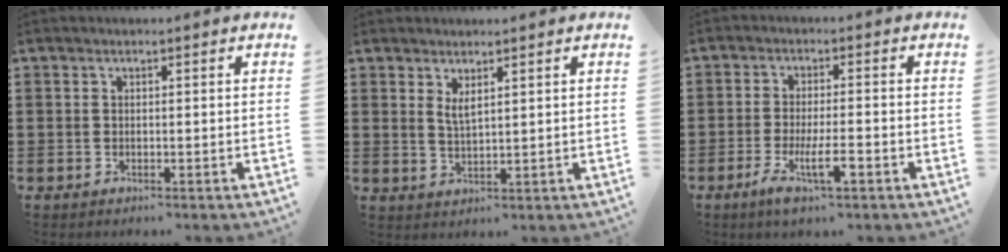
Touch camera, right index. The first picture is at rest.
{"total": 2.3, "force": [1.6, 0.6, 1.6], "torque": [-0.034, 0.002, 0.028]}
{"total": 6.1, "force": [-2.9, 1.1, 5.2], "torque": [-0.103, -0.012, -0.052]}